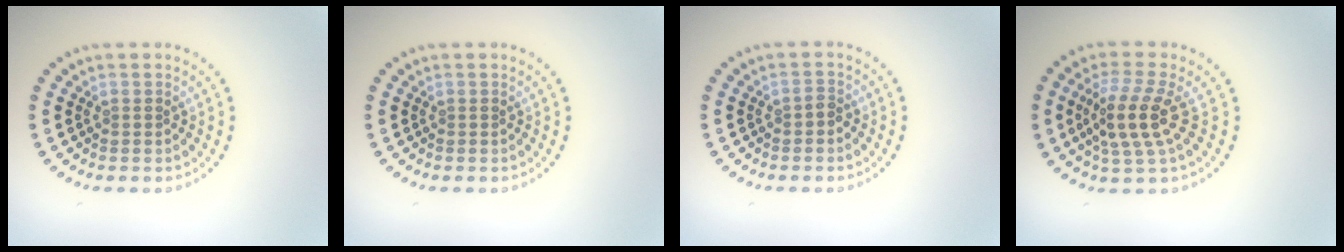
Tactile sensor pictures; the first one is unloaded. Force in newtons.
{"total": 0.0}
{"total": 1.0, "press": 0.9, "slide": 0.4}
{"total": 4.1, "press": 3.5, "slide": 2.2}